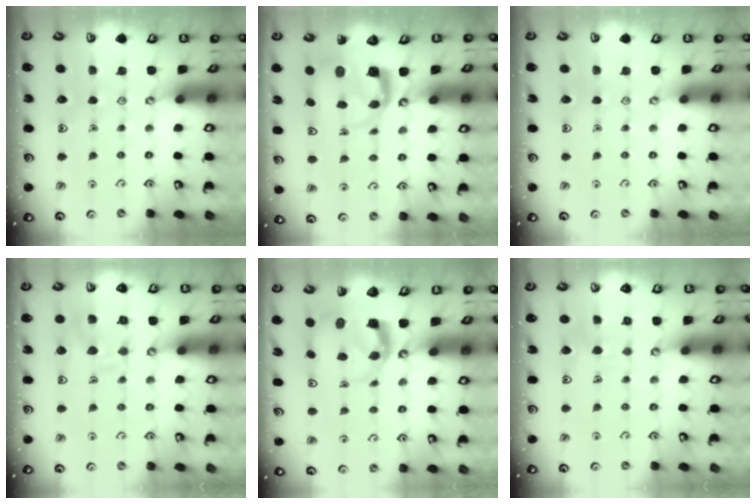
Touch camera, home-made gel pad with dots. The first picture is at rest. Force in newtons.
{"total": 5.8, "press": 5.8, "slide": 0.6}
{"total": 0.0}
{"total": 9.0, "press": 9.0, "slide": 0.9}
{"total": 4.0, "press": 3.9, "slide": 0.3}
{"total": 2.7, "press": 2.7, "slide": 0.1}